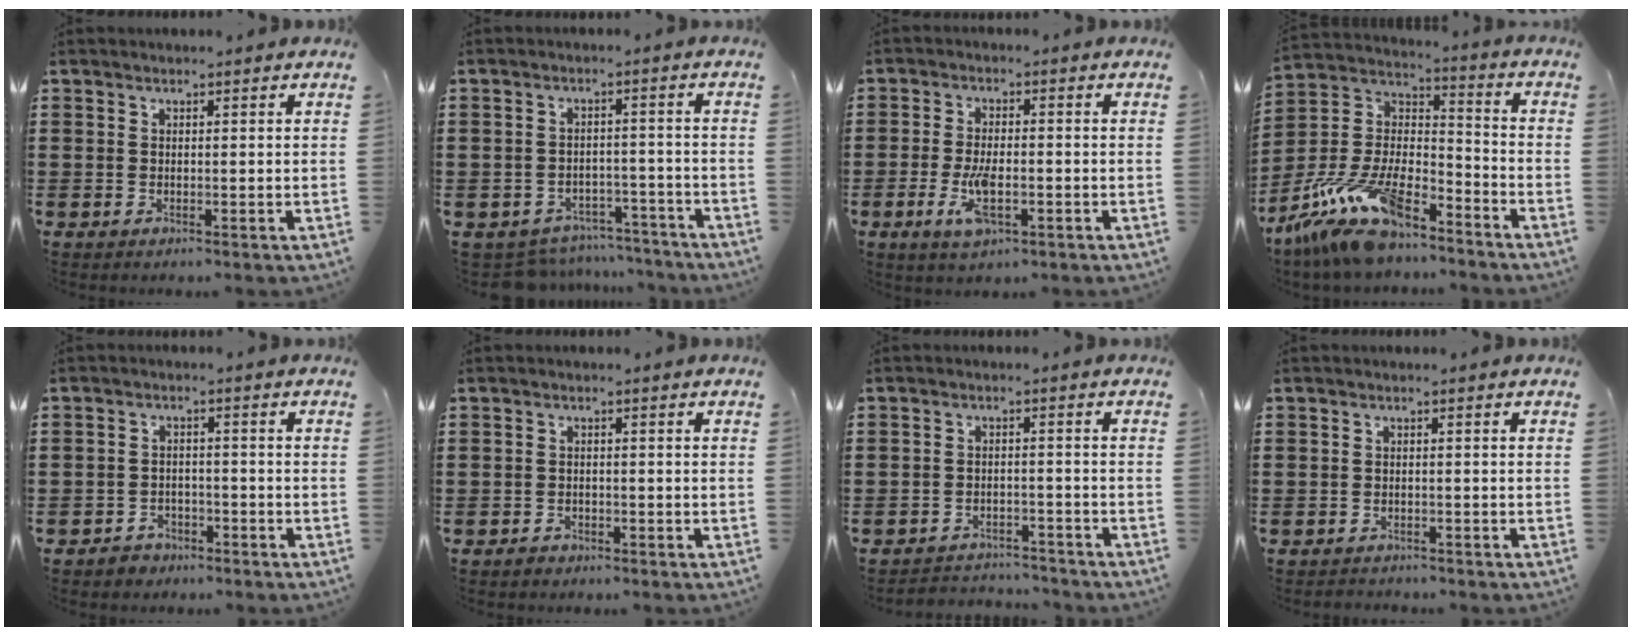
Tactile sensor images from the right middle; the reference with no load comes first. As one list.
[{"total": 5.3, "force": [-5.2, 1.0, 0.3], "torque": [-0.011, 0.011, -0.107]}, {"total": 6.0, "force": [-2.0, 2.4, 5.1], "torque": [-0.118, -0.006, -0.041]}, {"total": 14.2, "force": [-11.1, 4.1, 7.9], "torque": [-0.175, 0.022, -0.214]}, {"total": 2.5, "force": [-2.2, 1.1, -0.1], "torque": [-0.006, 0.002, -0.049]}, {"total": 1.1, "force": [-0.9, 0.6, 0.2], "torque": [-0.007, 0.001, -0.019]}, {"total": 3.1, "force": [-3.1, 0.4, -0.2], "torque": [-0.006, -0.002, -0.067]}, {"total": 1.2, "force": [-1.2, 0.3, -0.2], "torque": [0.000, 0.002, -0.028]}]